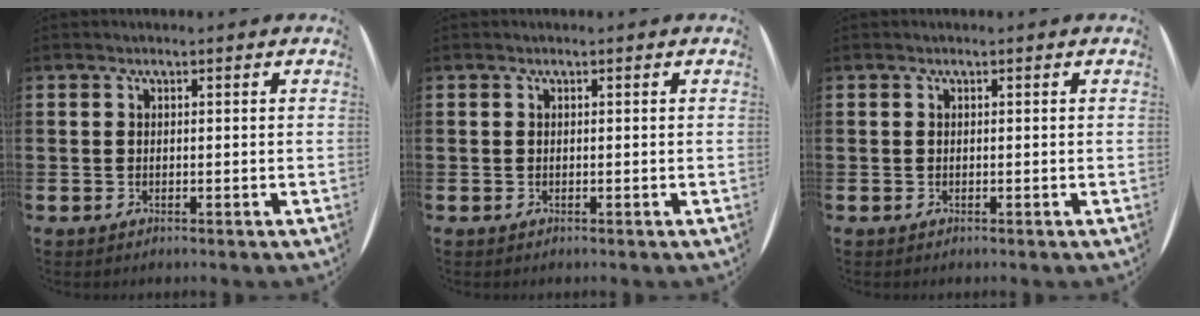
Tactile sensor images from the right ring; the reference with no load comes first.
{"total": 0.0}
{"total": 0.0}